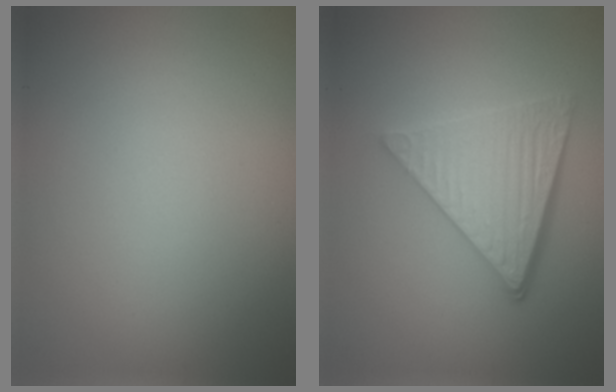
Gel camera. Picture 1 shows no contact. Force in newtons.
{"total": 5.7, "press": 4.0, "slide": 4.1}